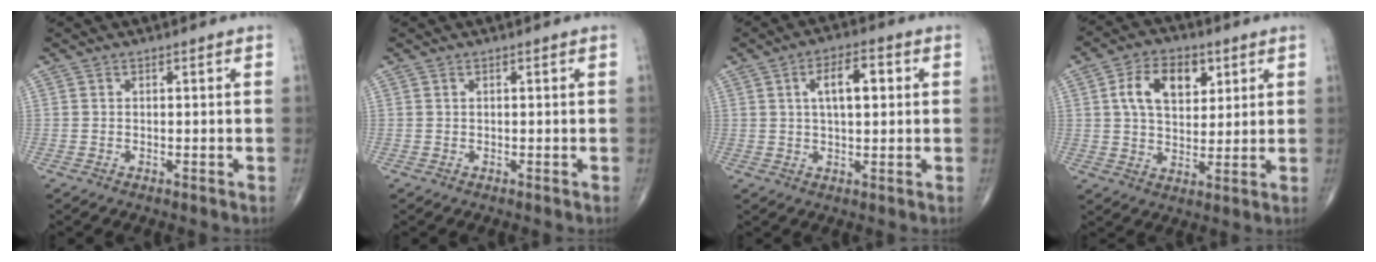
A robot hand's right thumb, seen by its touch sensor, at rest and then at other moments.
{"total": 0.0}
{"total": 7.3, "force": [1.7, 3.2, 6.3], "torque": [-0.092, 0.007, 0.023]}
{"total": 10.9, "force": [3.7, 6.9, 7.6], "torque": [-0.104, -0.006, 0.062]}